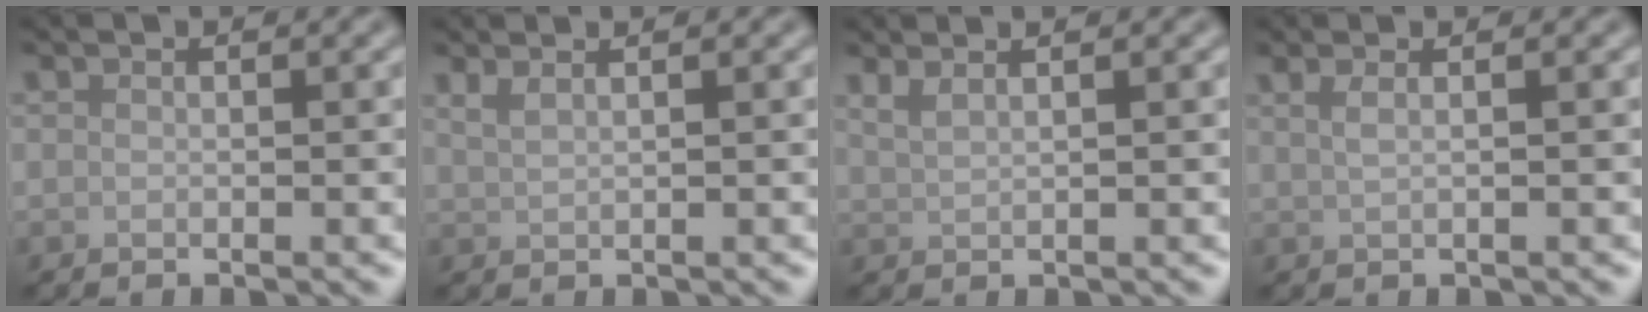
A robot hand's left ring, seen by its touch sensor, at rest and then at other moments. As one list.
[{"total": 2.2, "force": [1.6, 0.9, 1.2], "torque": [-0.010, 0.001, 0.014]}, {"total": 2.6, "force": [1.9, 1.1, 1.4], "torque": [-0.012, 0.006, 0.013]}, {"total": 2.6, "force": [1.2, 1.3, 1.9], "torque": [-0.018, 0.003, -0.006]}]